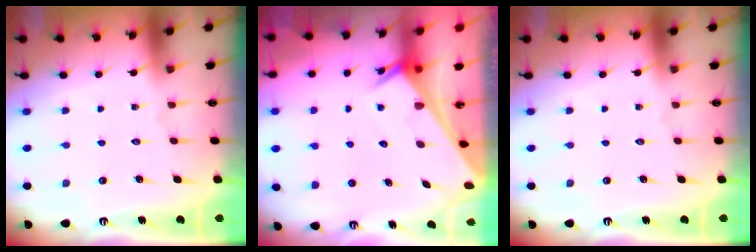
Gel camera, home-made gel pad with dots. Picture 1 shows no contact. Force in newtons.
{"total": 2.7, "press": 2.7, "slide": 0.1}
{"total": 0.0}